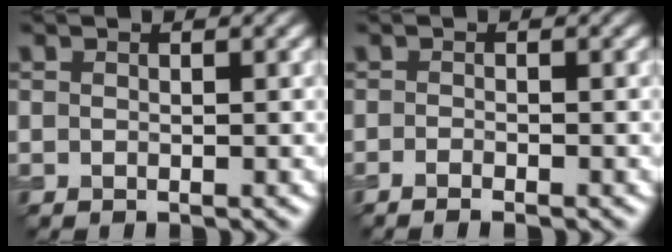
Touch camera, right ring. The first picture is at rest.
{"total": 1.1, "force": [-0.7, 0.3, 0.9], "torque": [-0.015, -0.002, -0.015]}